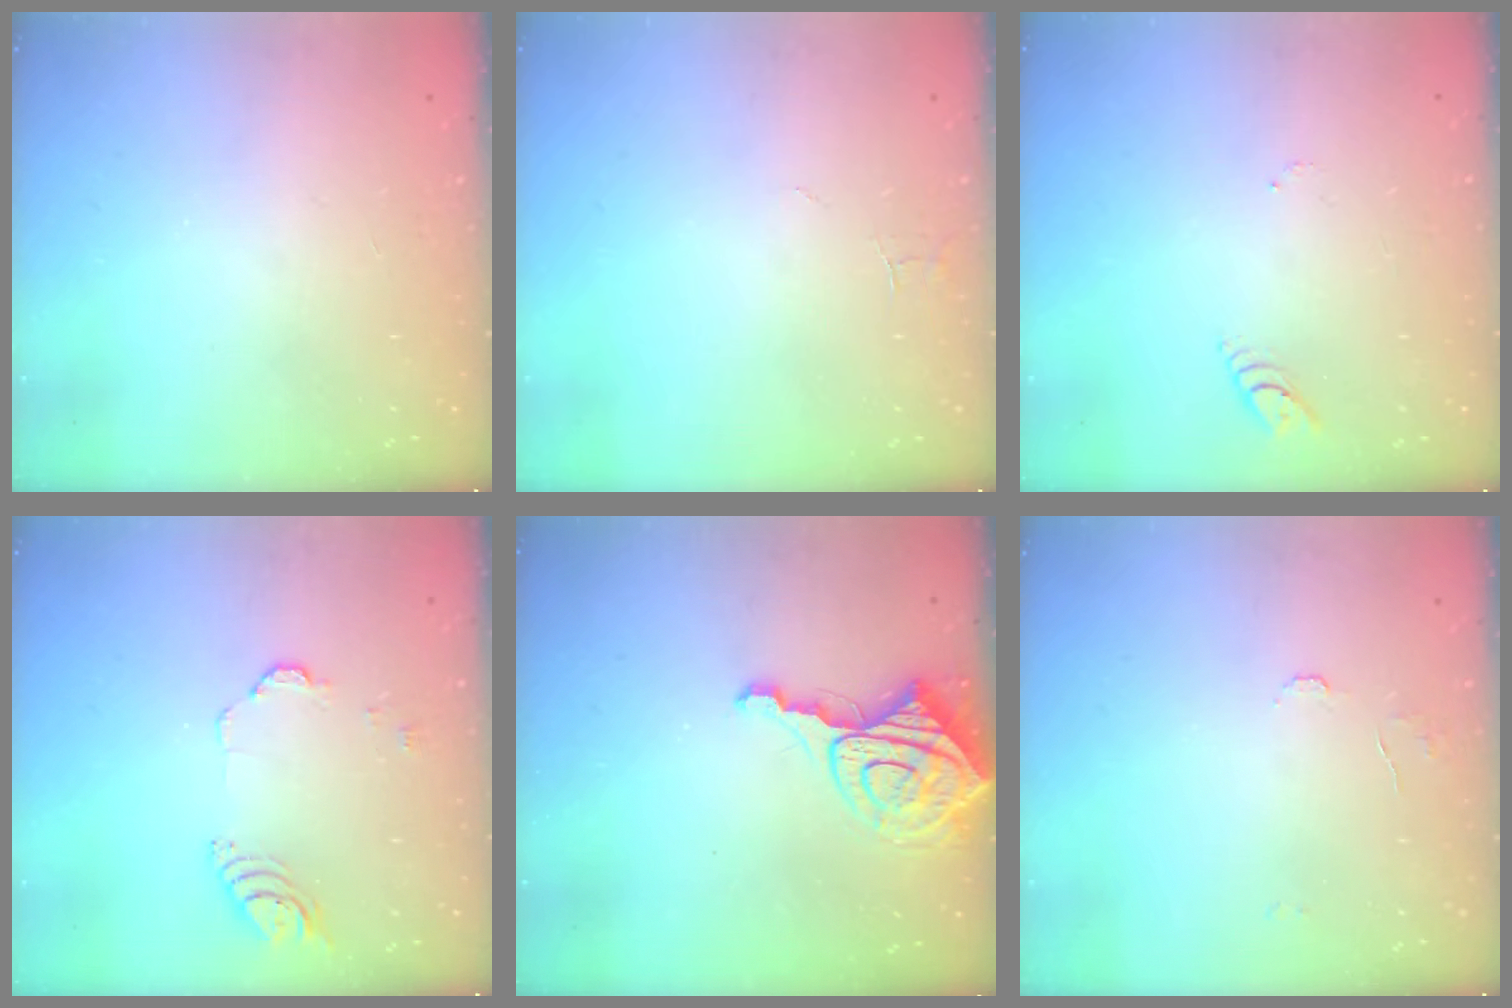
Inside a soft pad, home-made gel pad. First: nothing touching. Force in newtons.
{"total": 3.0, "press": 3.0, "slide": 0.2}
{"total": 2.6, "press": 2.6, "slide": 0.3}
{"total": 5.3, "press": 5.2, "slide": 0.6}
{"total": 8.9, "press": 8.8, "slide": 1.0}
{"total": 5.2, "press": 5.2, "slide": 0.4}